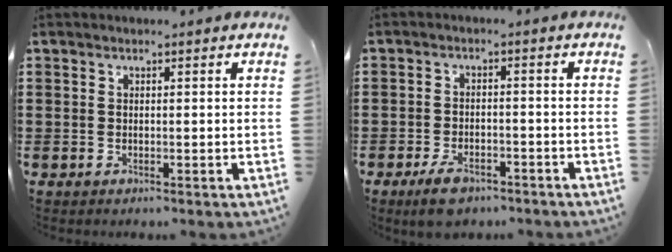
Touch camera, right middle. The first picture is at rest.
{"total": 4.3, "force": [-3.3, 1.7, 2.1], "torque": [-0.042, 0.009, -0.065]}